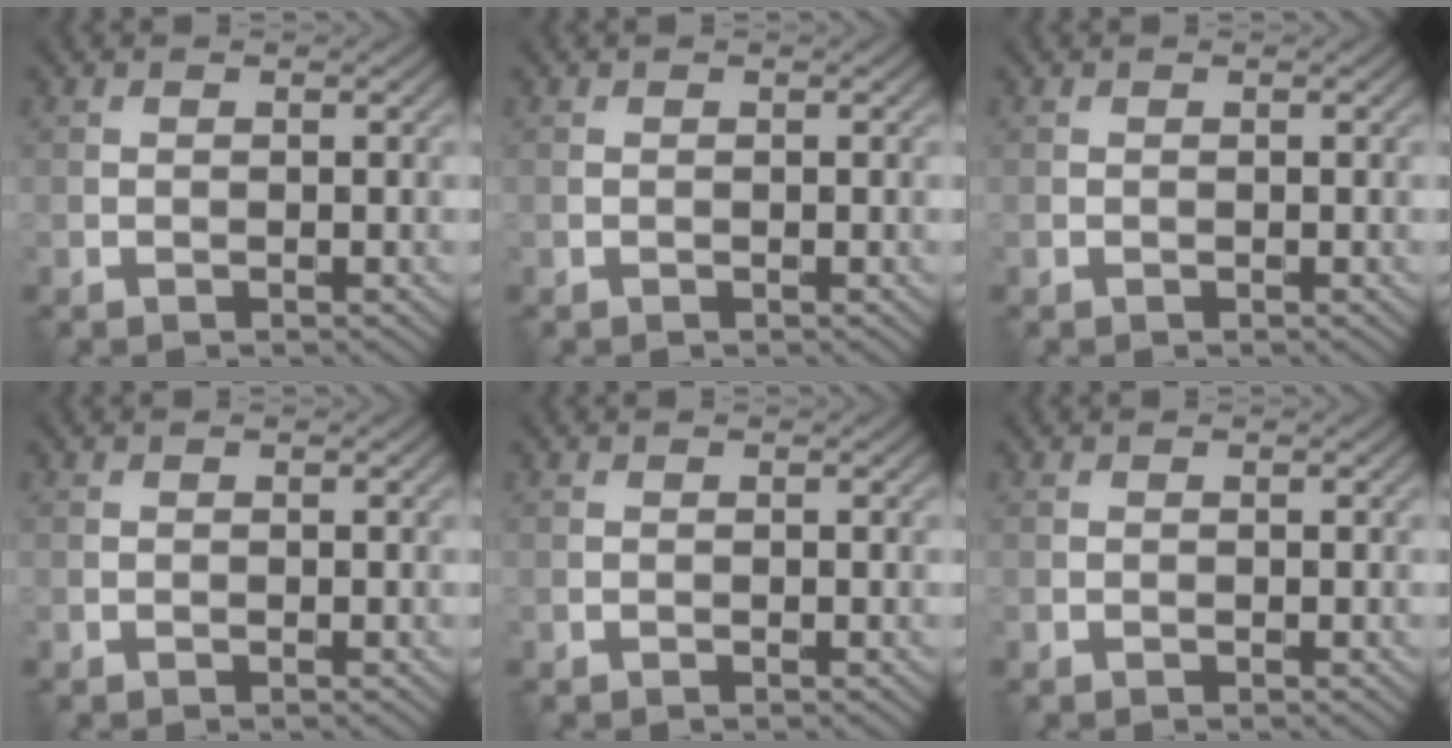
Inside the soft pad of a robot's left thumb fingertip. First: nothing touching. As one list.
[{"total": 0.0}, {"total": 0.0}, {"total": 0.0}, {"total": 0.0}, {"total": 0.0}]